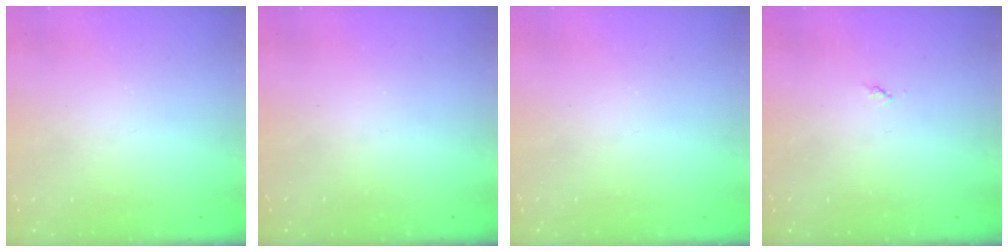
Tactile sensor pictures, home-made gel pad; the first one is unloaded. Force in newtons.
{"total": 0.0}
{"total": 0.0}
{"total": 3.4, "press": 3.4, "slide": 0.5}